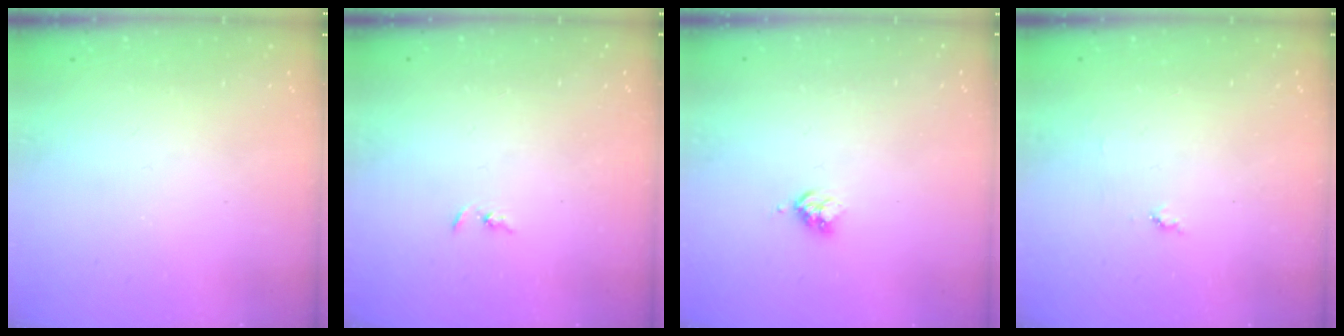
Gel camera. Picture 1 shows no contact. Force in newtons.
{"total": 1.3, "press": 1.2, "slide": 0.3}
{"total": 3.0, "press": 2.9, "slide": 0.4}
{"total": 3.9, "press": 3.9, "slide": 0.4}